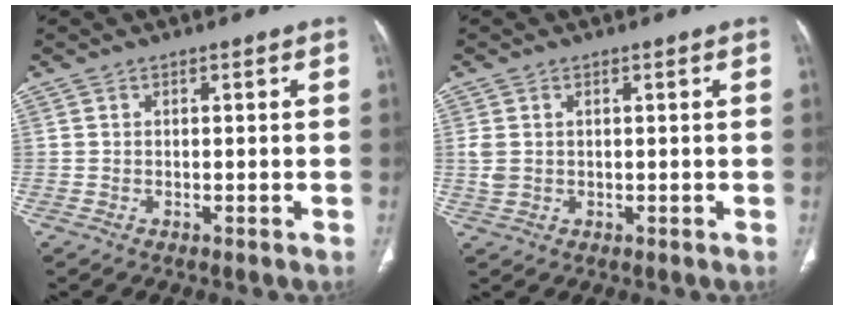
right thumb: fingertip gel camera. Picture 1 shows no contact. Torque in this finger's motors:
{"motor_torque": [0.13, -0.28, 0.26, 0.37, 0.01]}